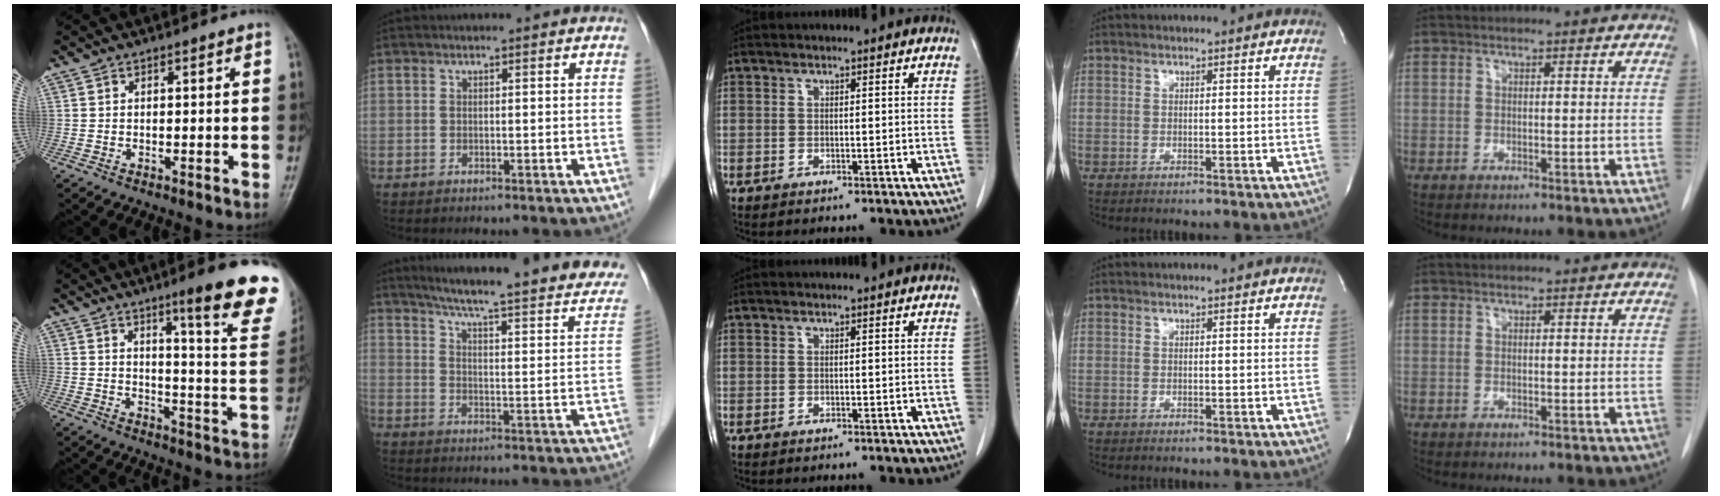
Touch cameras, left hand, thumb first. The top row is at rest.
{"thumb": {"total": 18.3, "force": [11.3, 2.1, 14.2], "torque": [-0.154, -0.065, 0.148]}, "index": {"total": 26.7, "force": [21.7, 3.2, 15.1], "torque": [-0.211, -0.030, 0.264]}}